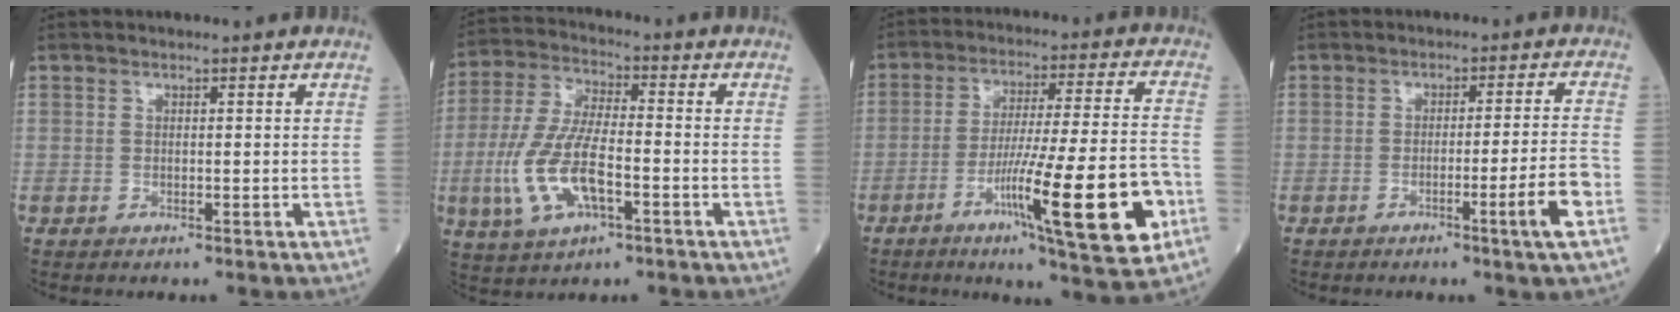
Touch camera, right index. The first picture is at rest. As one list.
[{"total": 11.8, "force": [-3.5, 3.9, 10.6], "torque": [-0.234, -0.003, -0.065]}, {"total": 18.6, "force": [-7.3, 0.8, 17.1], "torque": [-0.254, -0.016, -0.111]}, {"total": 6.4, "force": [-2.9, -1.2, 5.6], "torque": [-0.074, -0.004, -0.044]}]